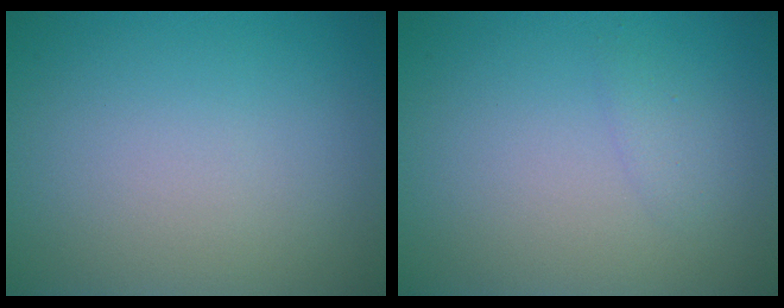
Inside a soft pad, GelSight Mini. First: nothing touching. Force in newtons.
{"total": 0.9, "press": 0.9, "slide": 0.1}